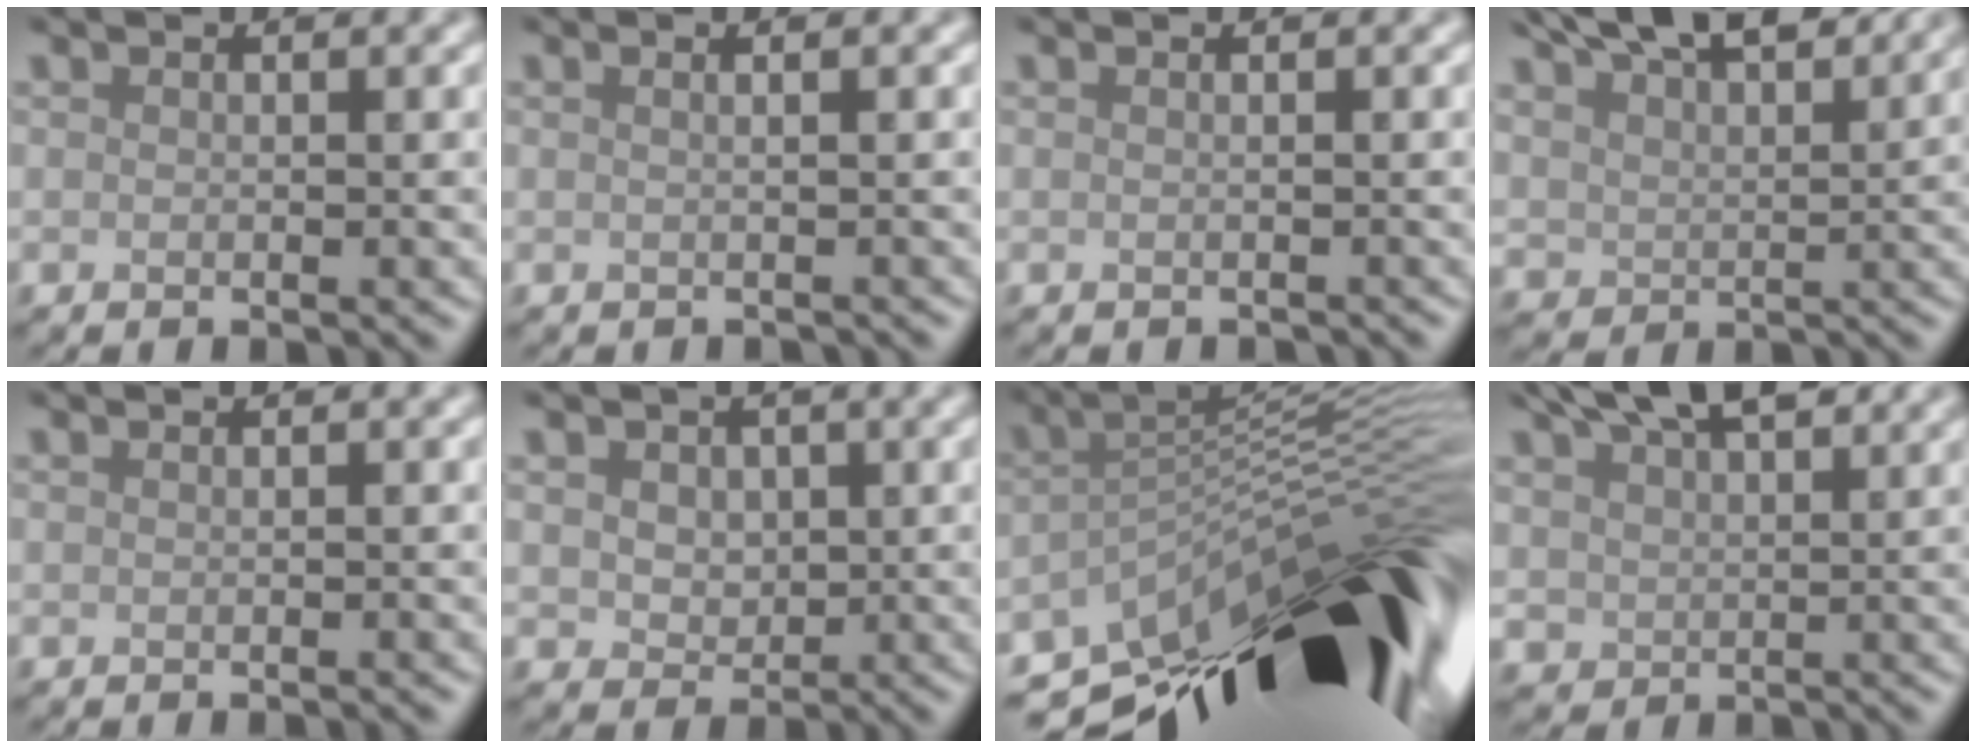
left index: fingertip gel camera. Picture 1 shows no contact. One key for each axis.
{"total": 1.5, "fx": 0.3, "fy": 0.6, "fz": 1.3, "tx": -0.009, "ty": 0.005, "tz": -0.008}
{"total": 0.7, "fx": -0.4, "fy": 0.3, "fz": 0.6, "tx": -0.001, "ty": 0.000, "tz": -0.013}
{"total": 8.4, "fx": 6.4, "fy": 3.2, "fz": 4.3, "tx": -0.088, "ty": 0.016, "tz": 0.096}
{"total": 0.8, "fx": -0.3, "fy": 0.2, "fz": 0.7, "tx": -0.002, "ty": 0.001, "tz": -0.008}
{"total": 2.8, "fx": 0.6, "fy": 2.3, "fz": 1.6, "tx": -0.034, "ty": 0.003, "tz": 0.005}
{"total": 16.1, "fx": -7.6, "fy": 5.8, "fz": 13.0, "tx": -0.193, "ty": 0.000, "tz": -0.129}
{"total": 6.6, "fx": 4.5, "fy": 3.2, "fz": 3.6, "tx": -0.071, "ty": 0.014, "tz": 0.079}